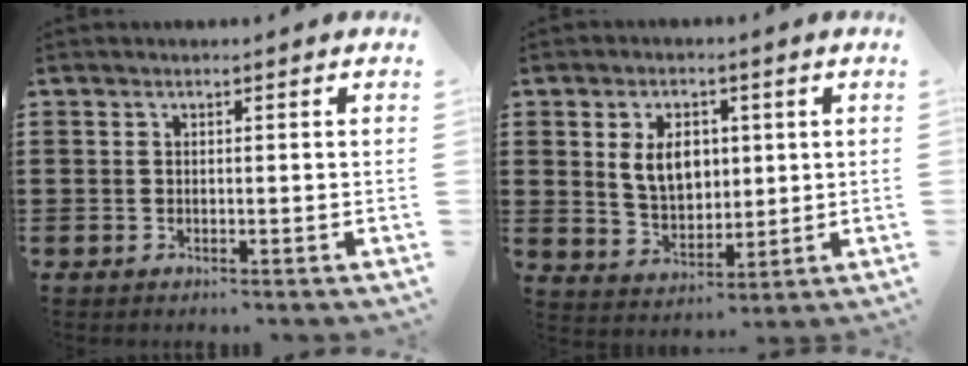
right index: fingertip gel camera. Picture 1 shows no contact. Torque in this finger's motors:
{"motor_torque": [0.39, 0.09, 0.50, 0.08]}